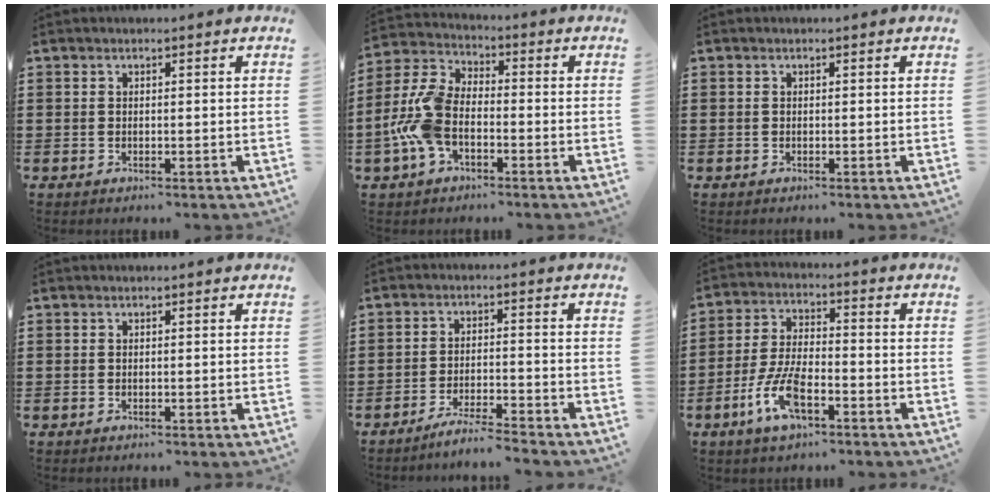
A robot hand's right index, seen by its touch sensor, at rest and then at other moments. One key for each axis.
{"total": 8.9, "fx": -2.6, "fy": 5.2, "fz": 6.8, "tx": -0.189, "ty": -0.004, "tz": -0.059}
{"total": 0.0}
{"total": 0.0}
{"total": 4.1, "fx": -3.9, "fy": -0.3, "fz": 1.1, "tx": -0.026, "ty": -0.004, "tz": -0.081}
{"total": 8.1, "fx": -3.9, "fy": 3.1, "fz": 6.5, "tx": -0.153, "ty": -0.007, "tz": -0.076}